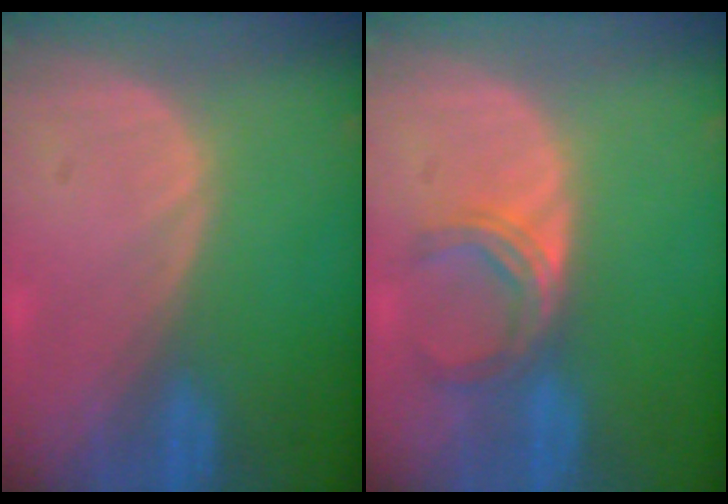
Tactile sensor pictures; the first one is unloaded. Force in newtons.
{"total": 5.0, "press": 4.5, "slide": 2.2}